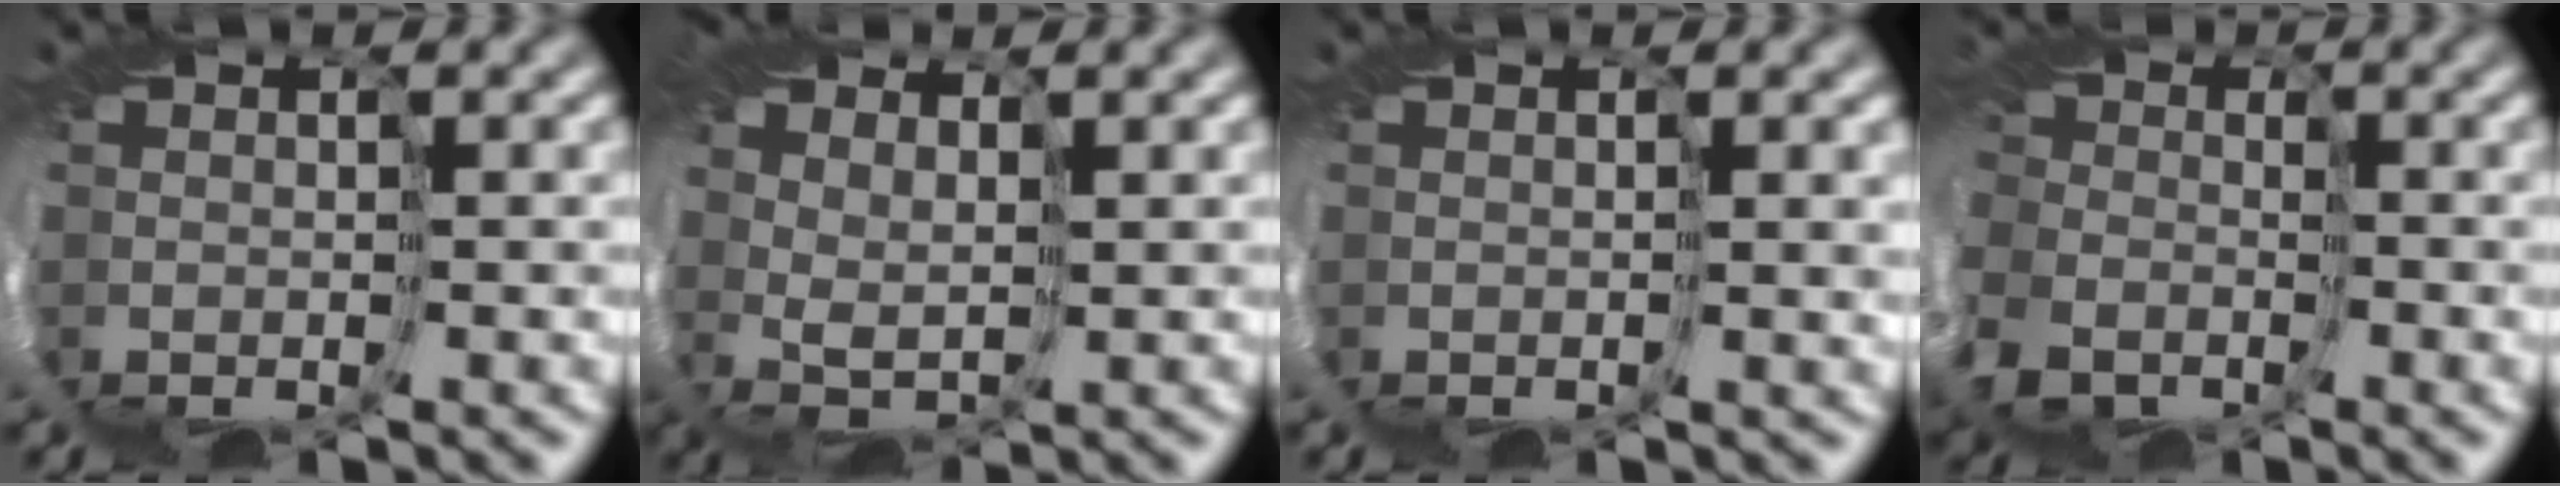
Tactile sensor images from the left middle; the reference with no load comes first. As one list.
[{"total": 4.1, "force": [2.6, 2.2, 2.4], "torque": [-0.067, 0.000, 0.051]}, {"total": 2.0, "force": [0.8, 0.3, 1.9], "torque": [-0.031, -0.001, 0.009]}, {"total": 9.6, "force": [-5.6, 6.9, 3.7], "torque": [-0.122, -0.043, -0.080]}]